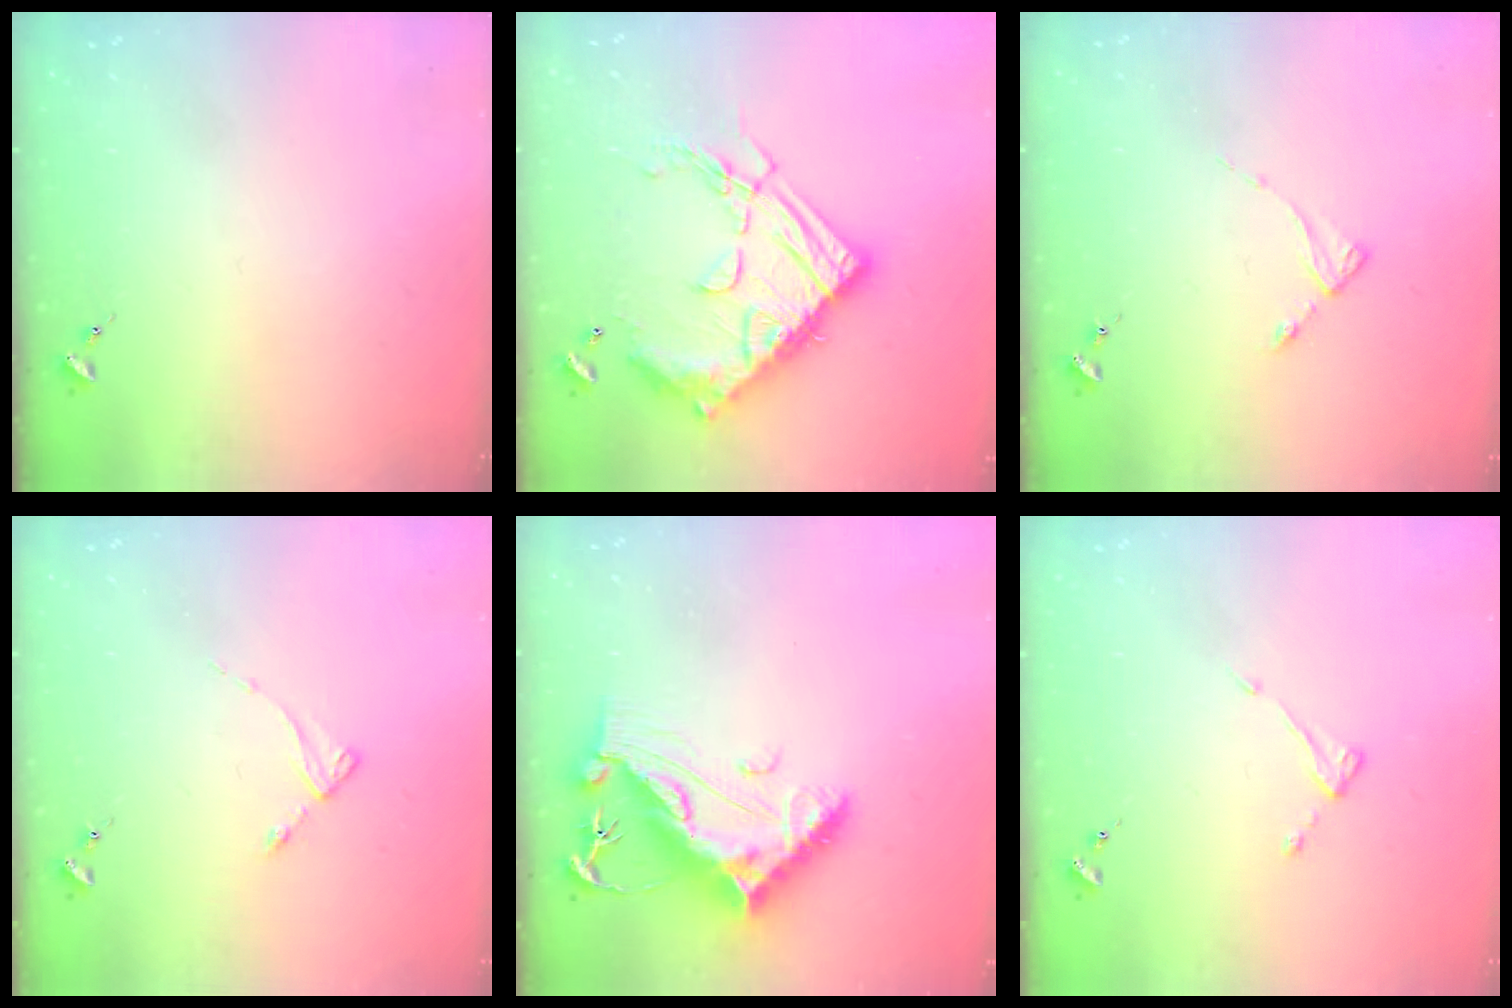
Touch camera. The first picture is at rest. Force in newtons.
{"total": 23.7, "press": 23.6, "slide": 2.2}
{"total": 2.7, "press": 2.7, "slide": 0.3}
{"total": 2.8, "press": 2.8, "slide": 0.3}
{"total": 13.5, "press": 13.4, "slide": 1.3}
{"total": 3.8, "press": 3.8, "slide": 0.3}